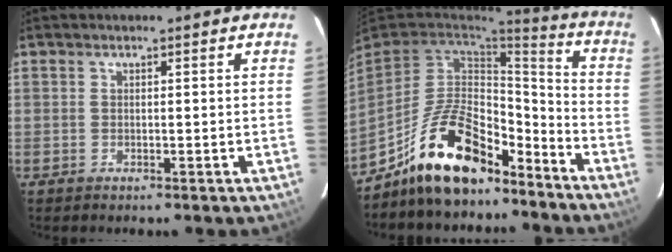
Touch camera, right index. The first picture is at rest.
{"total": 18.4, "force": [-13.0, 7.8, 10.4], "torque": [-0.212, 0.021, -0.215]}